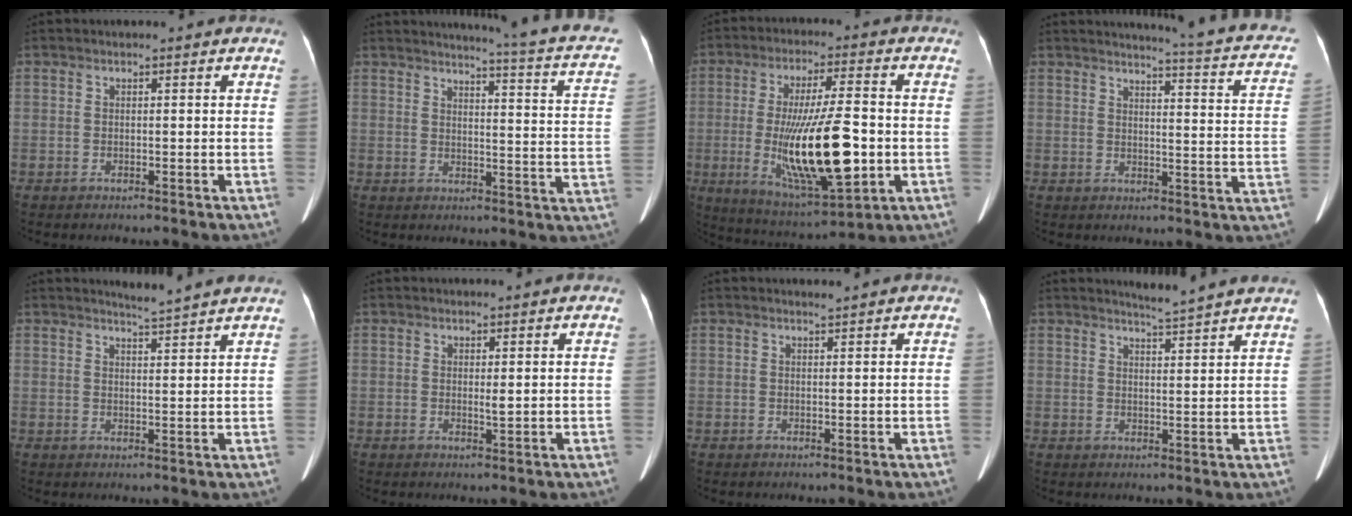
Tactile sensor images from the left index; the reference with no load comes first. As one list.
[{"total": 15.3, "force": [13.0, 0.7, 8.1], "torque": [-0.102, -0.057, 0.125]}, {"total": 17.3, "force": [-2.9, 3.4, 16.7], "torque": [-0.305, -0.018, -0.035]}, {"total": 14.9, "force": [13.3, 1.0, 6.6], "torque": [-0.070, -0.061, 0.125]}, {"total": 4.1, "force": [3.9, -1.1, 0.8], "torque": [-0.020, -0.007, 0.053]}, {"total": 0.9, "force": [0.3, 0.1, 0.8], "torque": [-0.017, -0.003, 0.006]}, {"total": 0.7, "force": [0.6, -0.2, 0.1], "torque": [-0.012, -0.005, 0.016]}, {"total": 5.1, "force": [4.8, -1.4, 1.2], "torque": [-0.026, -0.009, 0.062]}]